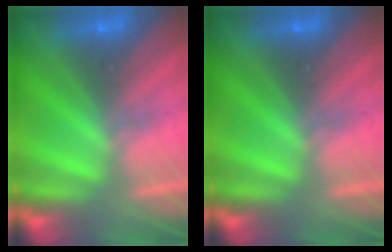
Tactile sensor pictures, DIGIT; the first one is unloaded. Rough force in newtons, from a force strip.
{"total": 0.0}